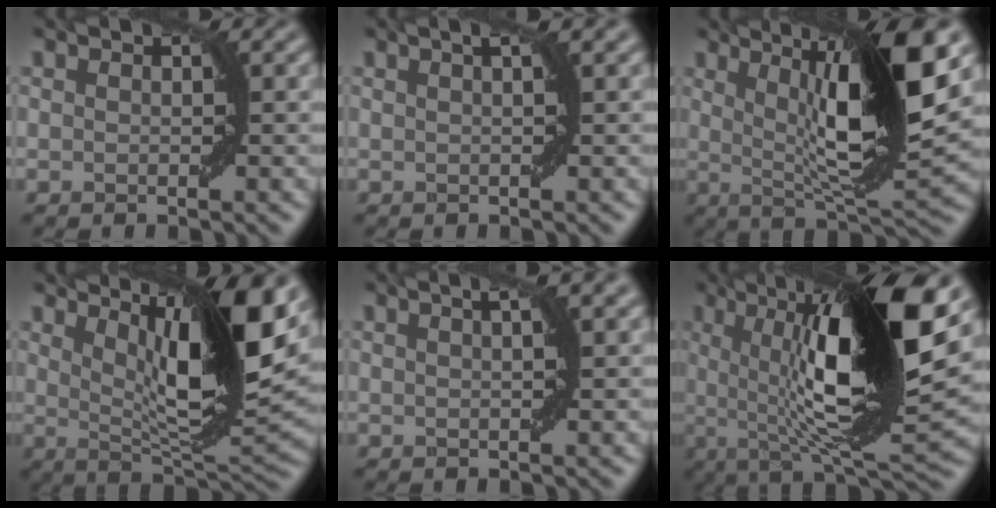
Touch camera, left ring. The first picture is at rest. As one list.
[{"total": 2.6, "force": [1.2, 0.7, 2.2], "torque": [-0.015, 0.006, 0.003]}, {"total": 12.0, "force": [3.3, 2.4, 11.3], "torque": [-0.163, 0.001, 0.061]}, {"total": 11.7, "force": [4.7, 2.6, 10.4], "torque": [-0.152, 0.000, 0.083]}, {"total": 3.5, "force": [1.6, 1.1, 2.9], "torque": [-0.019, 0.014, 0.000]}, {"total": 16.8, "force": [2.9, 4.3, 16.0], "torque": [-0.250, 0.006, 0.043]}]